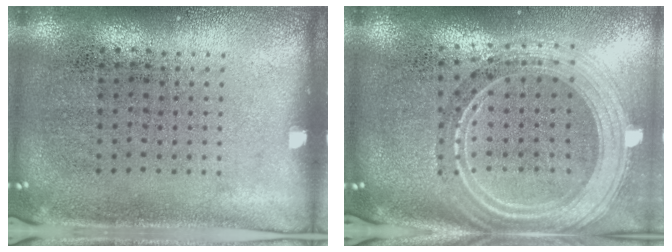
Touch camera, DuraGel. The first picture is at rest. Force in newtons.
{"total": 2.7, "press": 2.3, "slide": 1.4}